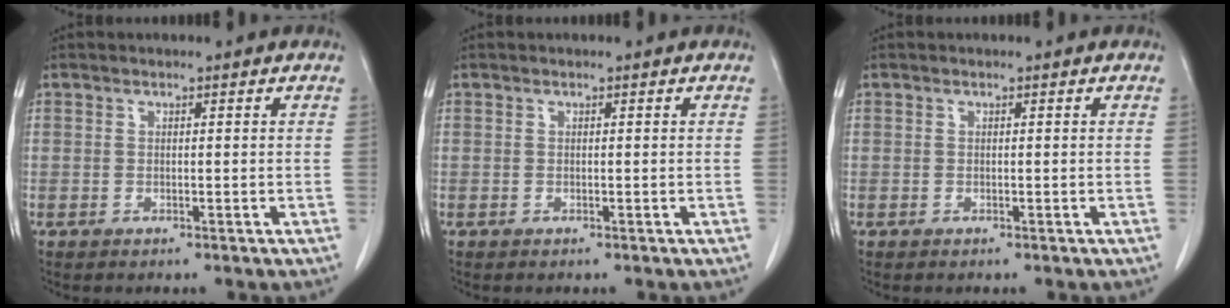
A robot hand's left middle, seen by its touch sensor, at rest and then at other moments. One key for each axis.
{"total": 0.0}
{"total": 0.0}